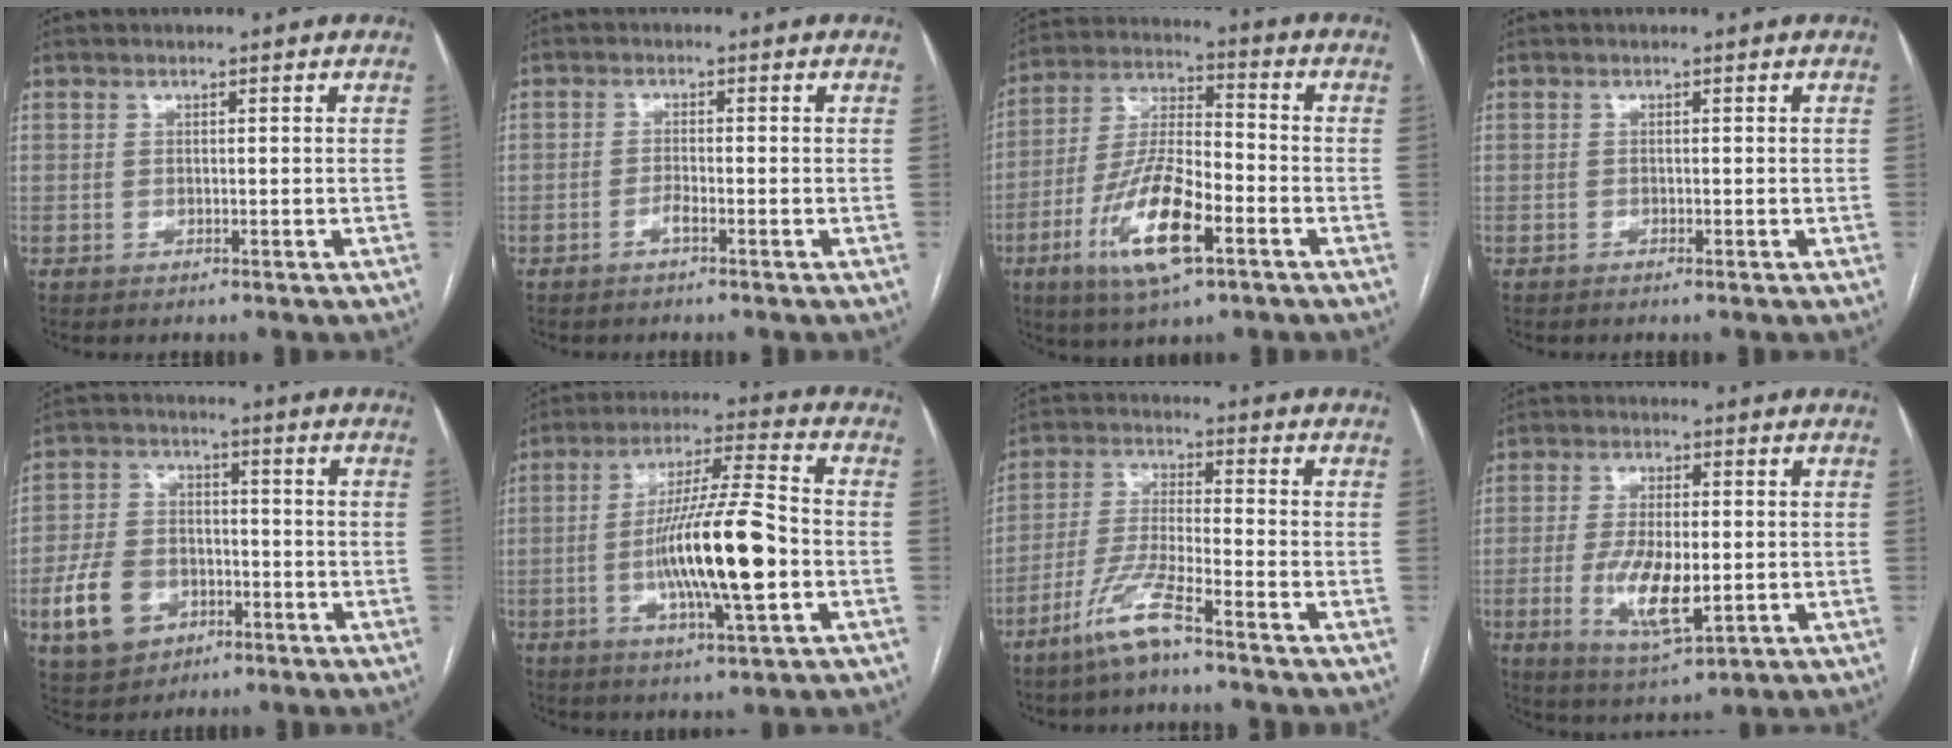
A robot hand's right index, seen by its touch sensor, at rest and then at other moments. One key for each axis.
{"total": 1.3, "fx": -0.9, "fy": 0.1, "fz": 0.9, "tx": -0.018, "ty": 0.002, "tz": -0.018}
{"total": 14.5, "fx": -6.3, "fy": 3.7, "fz": 12.5, "tx": -0.253, "ty": -0.010, "tz": -0.113}
{"total": 0.0}
{"total": 10.5, "fx": -4.1, "fy": 7.8, "fz": 5.8, "tx": -0.137, "ty": 0.013, "tz": -0.064}
{"total": 15.4, "fx": -3.0, "fy": 1.3, "fz": 15.0, "tx": -0.274, "ty": -0.001, "tz": -0.052}
{"total": 8.1, "fx": -5.7, "fy": 0.1, "fz": 5.8, "tx": -0.126, "ty": -0.015, "tz": -0.118}
{"total": 9.3, "fx": -1.5, "fy": 3.1, "fz": 8.7, "tx": -0.174, "ty": -0.016, "tz": -0.020}